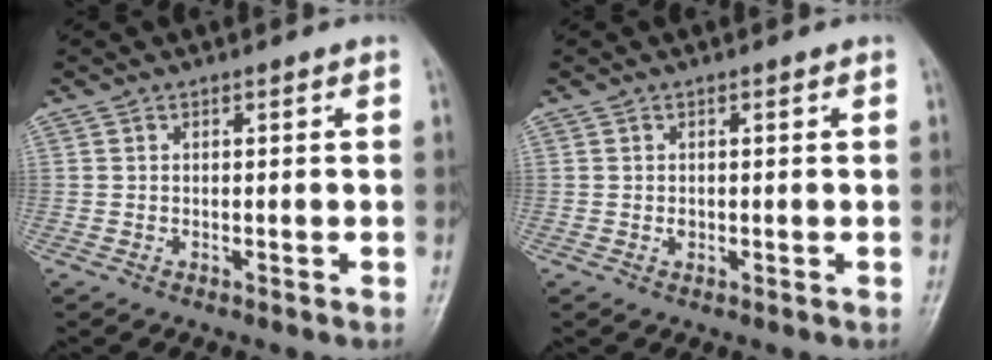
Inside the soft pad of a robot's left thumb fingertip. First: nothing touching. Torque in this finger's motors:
{"motor_torque": [0.00, 0.11, 0.23, -0.04, 0.00]}